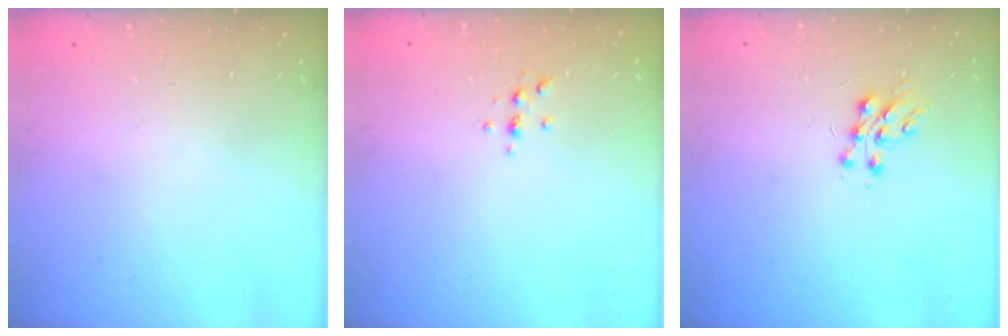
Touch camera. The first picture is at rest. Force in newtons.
{"total": 2.4, "press": 2.4, "slide": 0.3}
{"total": 7.9, "press": 7.8, "slide": 0.6}